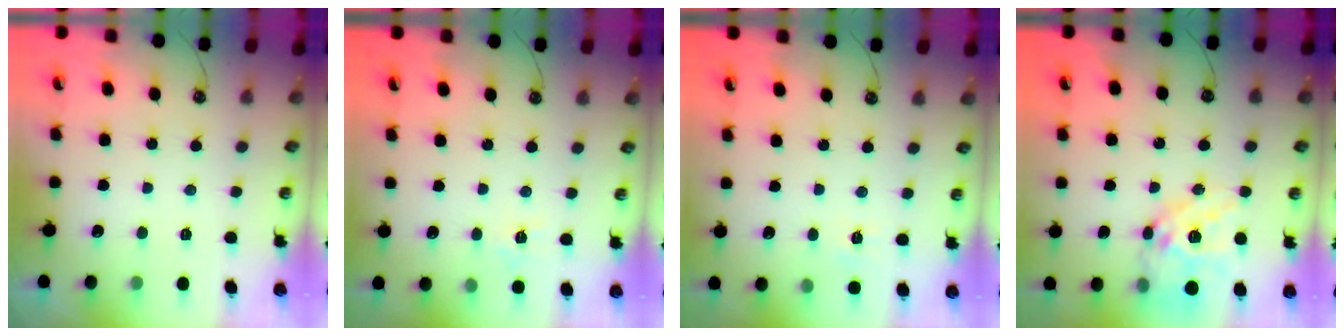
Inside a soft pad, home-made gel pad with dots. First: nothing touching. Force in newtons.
{"total": 7.0, "press": 6.9, "slide": 0.7}
{"total": 4.0, "press": 4.0, "slide": 0.5}
{"total": 17.8, "press": 17.7, "slide": 1.7}